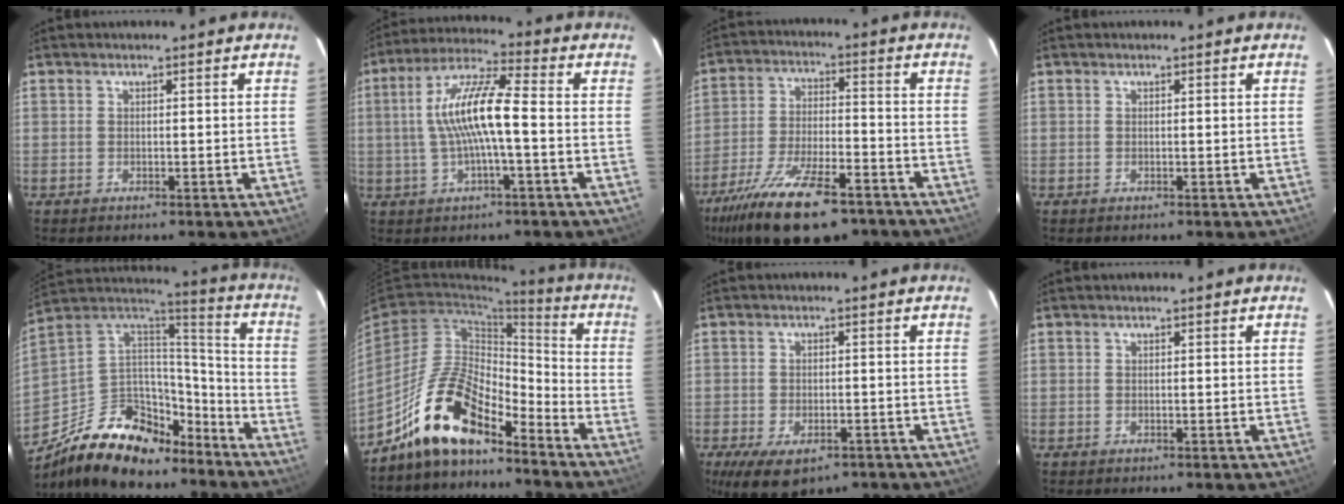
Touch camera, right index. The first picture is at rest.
{"total": 11.1, "force": [-0.5, 1.4, 11.0], "torque": [-0.212, 0.015, -0.010]}
{"total": 19.9, "force": [-14.3, 6.6, 12.2], "torque": [-0.243, -0.043, -0.233]}
{"total": 0.0}
{"total": 23.7, "force": [-15.9, 12.5, 12.4], "torque": [-0.256, 0.029, -0.245]}
{"total": 16.0, "force": [-12.4, 4.9, 8.8], "torque": [-0.169, 0.012, -0.231]}
{"total": 9.3, "force": [-5.9, 4.5, 5.7], "torque": [-0.120, -0.030, -0.088]}
{"total": 0.0}